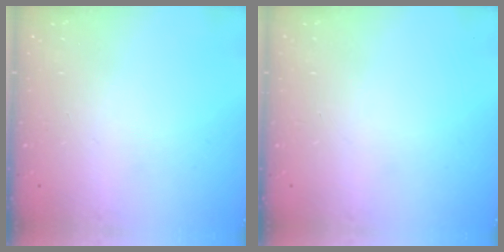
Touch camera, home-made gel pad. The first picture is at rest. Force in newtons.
{"total": 0.0}